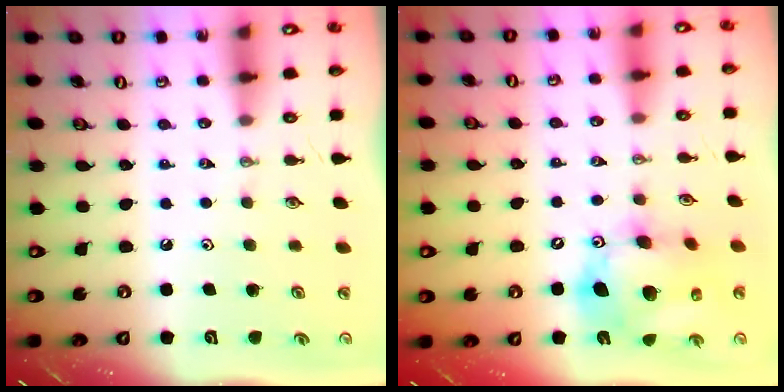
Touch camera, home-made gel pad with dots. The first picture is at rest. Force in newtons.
{"total": 16.9, "press": 16.7, "slide": 2.8}